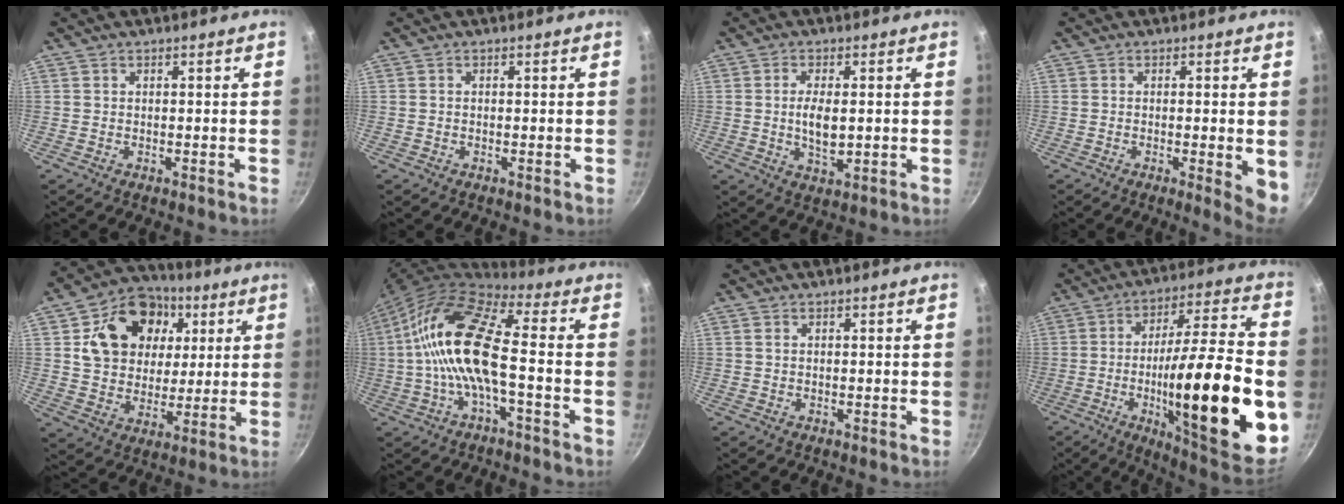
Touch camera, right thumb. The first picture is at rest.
{"total": 0.0}
{"total": 5.8, "force": [0.1, 2.6, 5.2], "torque": [-0.099, -0.005, 0.004]}
{"total": 5.8, "force": [-0.7, 1.4, 5.6], "torque": [-0.065, -0.012, -0.010]}
{"total": 18.1, "force": [5.3, 14.2, 9.8], "torque": [-0.148, 0.005, 0.087]}
{"total": 15.6, "force": [-1.6, 5.4, 14.6], "torque": [-0.289, 0.038, -0.047]}
{"total": 0.5, "force": [0.2, 0.4, 0.3], "torque": [-0.007, 0.001, 0.002]}
{"total": 30.1, "force": [-5.9, 7.1, 28.7], "torque": [-0.417, 0.018, -0.085]}